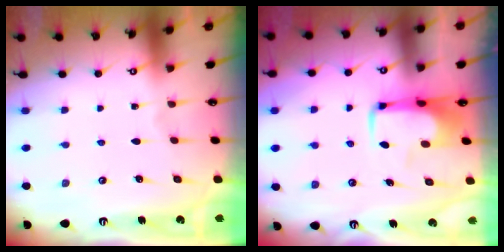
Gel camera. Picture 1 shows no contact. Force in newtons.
{"total": 5.5, "press": 5.3, "slide": 1.3}